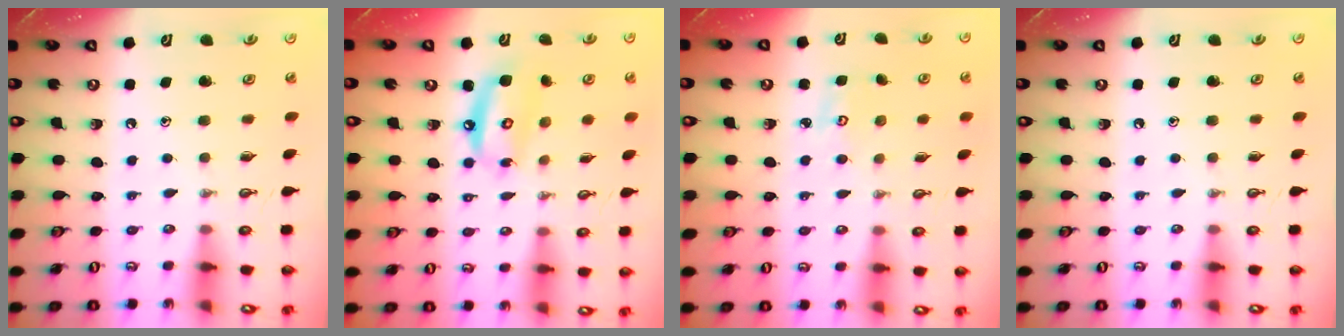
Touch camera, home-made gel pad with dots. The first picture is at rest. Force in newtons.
{"total": 11.7, "press": 11.6, "slide": 1.3}
{"total": 3.1, "press": 3.1, "slide": 0.4}
{"total": 0.0}